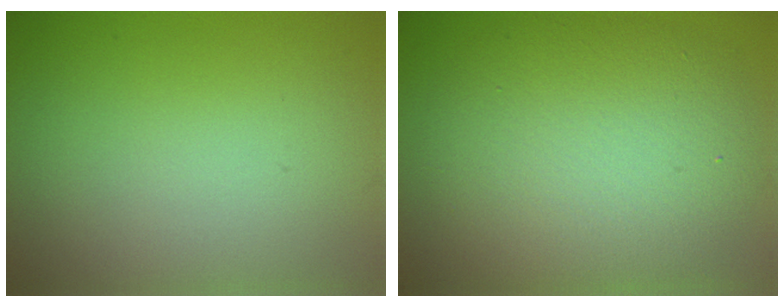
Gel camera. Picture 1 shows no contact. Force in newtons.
{"total": 9.7, "press": 9.7, "slide": 0.4}